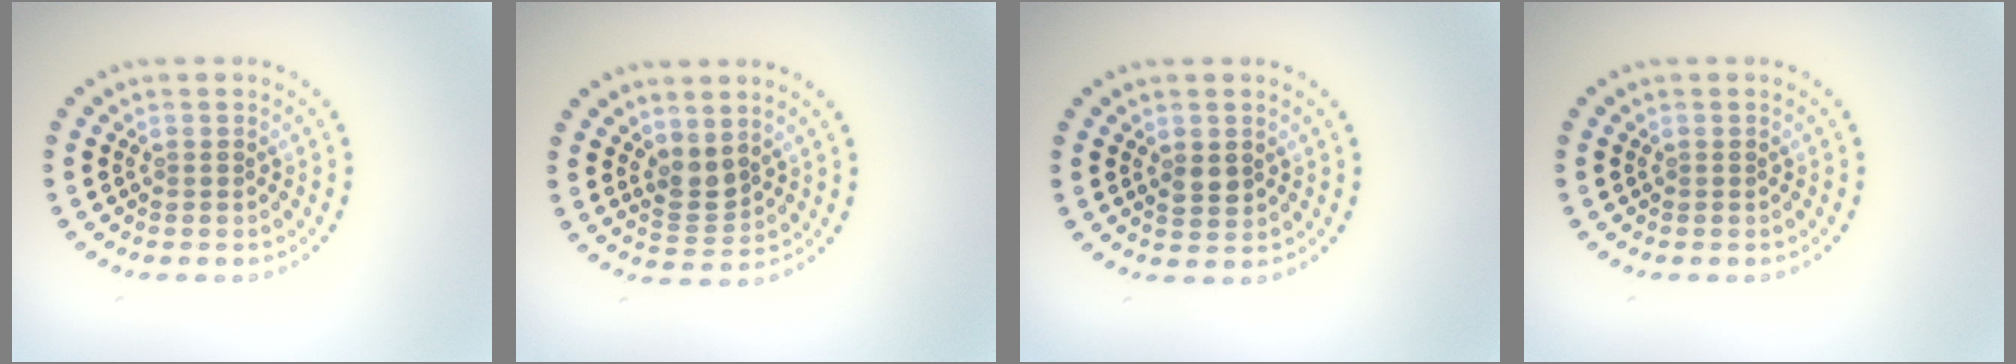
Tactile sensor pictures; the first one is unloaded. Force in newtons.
{"total": 2.0, "press": 1.7, "slide": 1.1}
{"total": 1.6, "press": 1.6, "slide": 0.2}
{"total": 0.0}